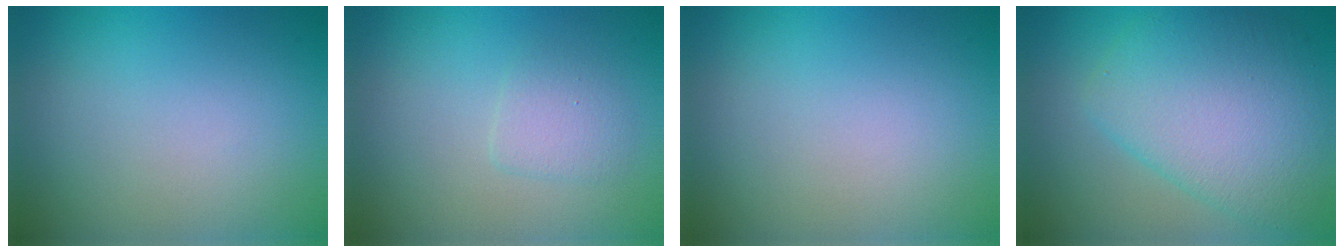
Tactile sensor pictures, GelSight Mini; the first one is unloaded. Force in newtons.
{"total": 1.6, "press": 1.6, "slide": 0.1}
{"total": 0.0}
{"total": 7.5, "press": 7.5, "slide": 0.3}